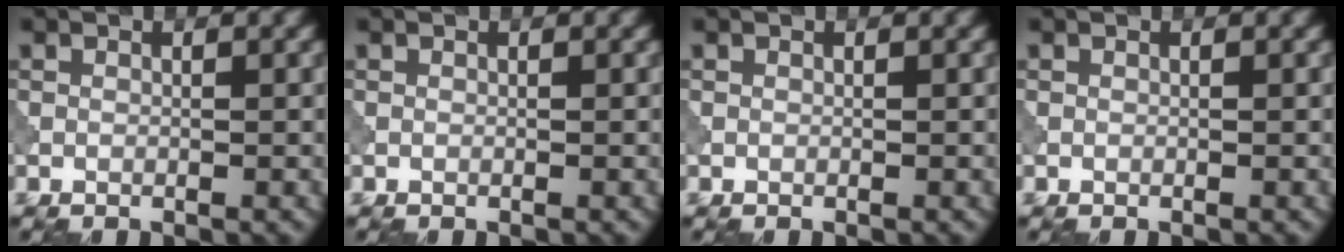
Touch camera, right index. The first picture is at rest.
{"total": 0.0}
{"total": 0.0}
{"total": 0.0}